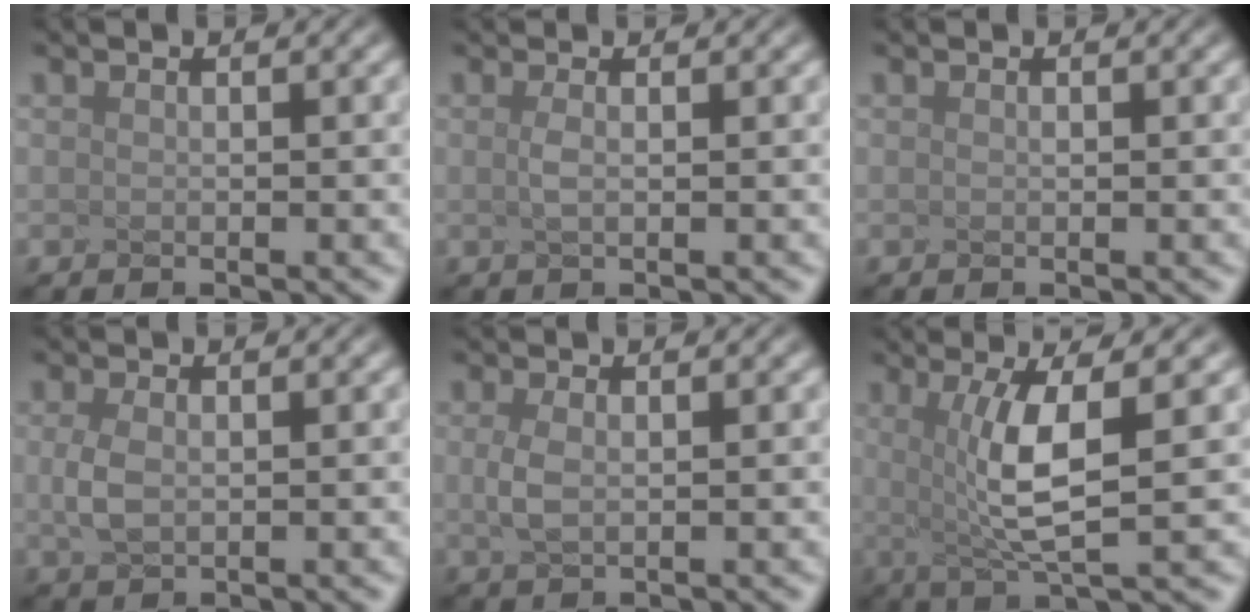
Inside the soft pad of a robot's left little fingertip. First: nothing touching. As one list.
[{"total": 0.9, "force": [-0.7, -0.5, 0.2], "torque": [-0.033, -0.007, 0.009]}, {"total": 0.6, "force": [-0.3, -0.4, -0.4], "torque": [-0.003, -0.009, 0.007]}, {"total": 1.1, "force": [-1.0, -0.5, 0.3], "torque": [-0.046, -0.007, 0.026]}, {"total": 1.1, "force": [-0.9, -0.6, 0.3], "torque": [-0.036, -0.006, 0.025]}, {"total": 4.4, "force": [-0.6, -0.2, 4.4], "torque": [-0.115, -0.009, 0.034]}]